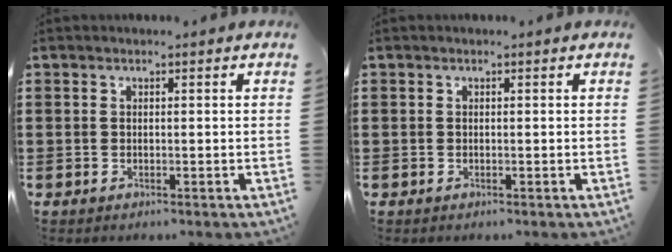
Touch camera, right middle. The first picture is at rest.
{"total": 0.0}